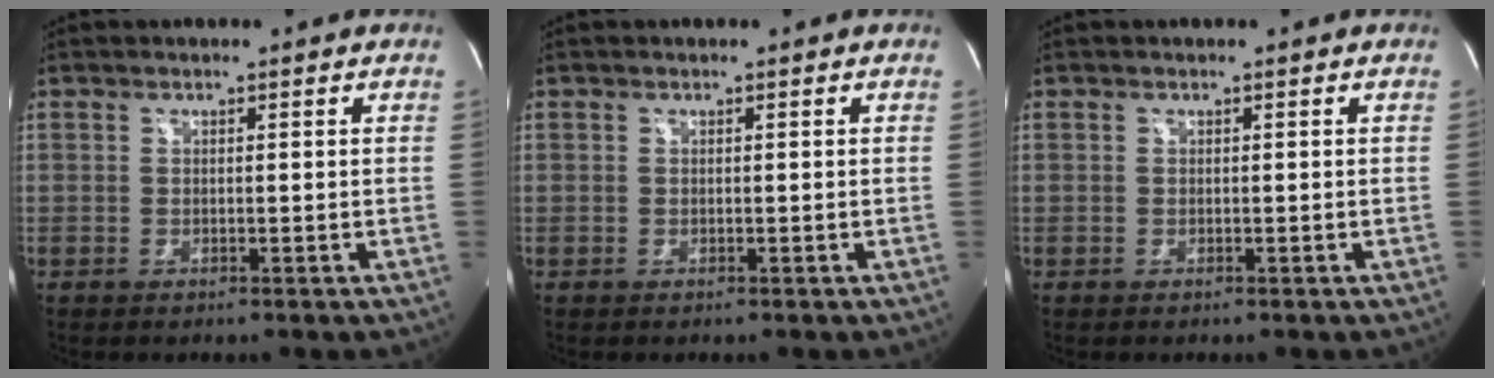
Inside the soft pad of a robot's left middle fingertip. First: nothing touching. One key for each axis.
{"total": 0.0}
{"total": 0.0}